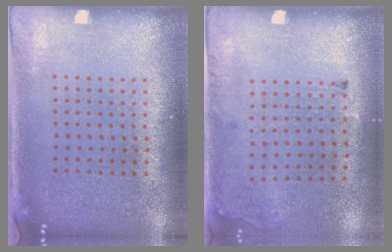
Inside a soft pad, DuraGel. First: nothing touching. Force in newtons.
{"total": 1.9, "press": 1.3, "slide": 1.4}